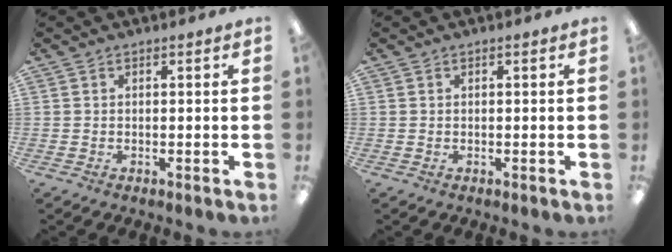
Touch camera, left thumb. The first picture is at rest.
{"total": 0.0}